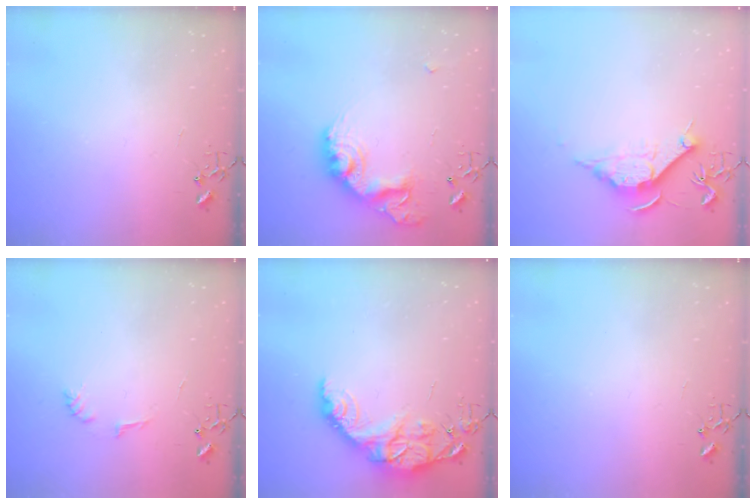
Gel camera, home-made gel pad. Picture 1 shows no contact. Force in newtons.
{"total": 19.3, "press": 19.2, "slide": 1.2}
{"total": 10.5, "press": 10.5, "slide": 0.1}
{"total": 4.3, "press": 4.3, "slide": 0.5}
{"total": 14.8, "press": 14.7, "slide": 1.0}
{"total": 0.0}